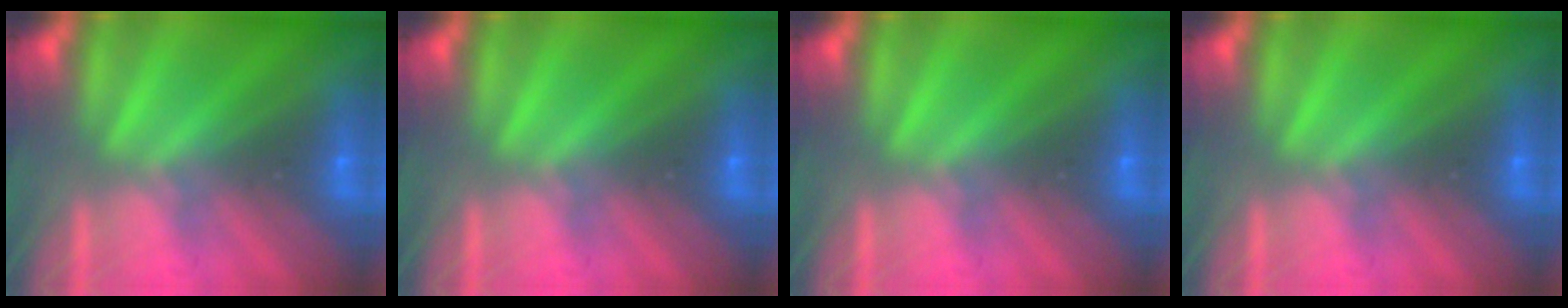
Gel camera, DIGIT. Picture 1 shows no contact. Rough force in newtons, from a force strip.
{"total": 0.0}
{"total": 0.0}
{"total": 0.0}